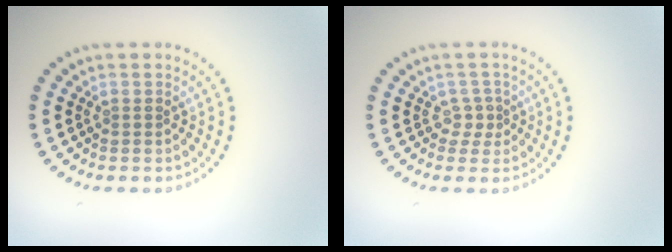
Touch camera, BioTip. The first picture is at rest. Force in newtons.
{"total": 1.4, "press": 0.9, "slide": 1.0}